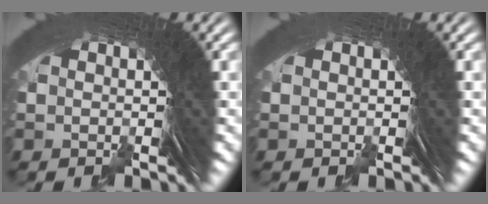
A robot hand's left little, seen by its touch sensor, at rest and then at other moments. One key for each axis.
{"total": 0.0}